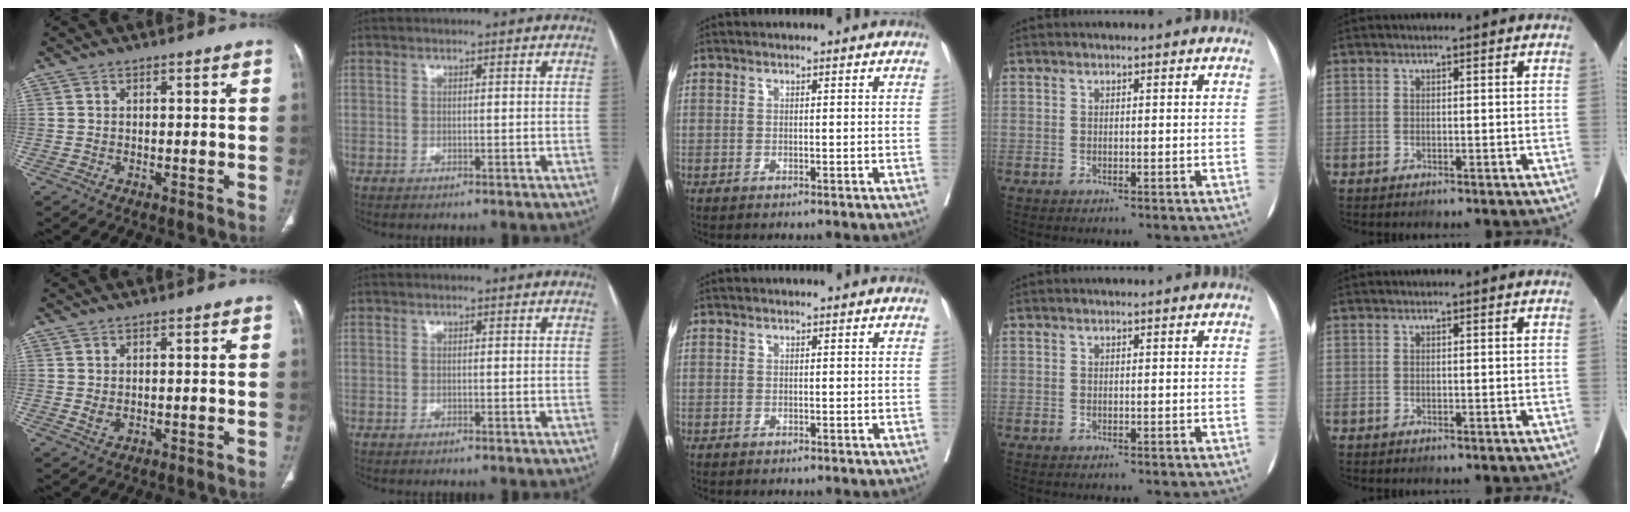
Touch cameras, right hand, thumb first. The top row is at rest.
{"thumb": {"total": 1.5, "force": [0.3, 0.9, 1.2], "torque": [-0.020, -0.007, 0.011]}}